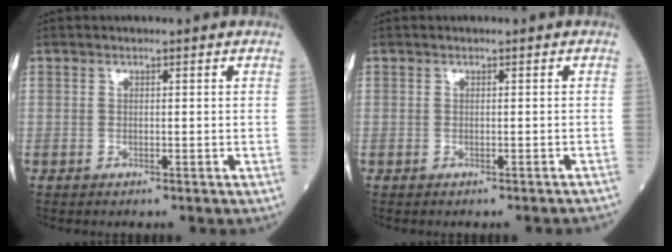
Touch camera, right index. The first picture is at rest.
{"total": 2.3, "force": [-2.3, -0.1, 0.6], "torque": [-0.005, -0.005, -0.023]}